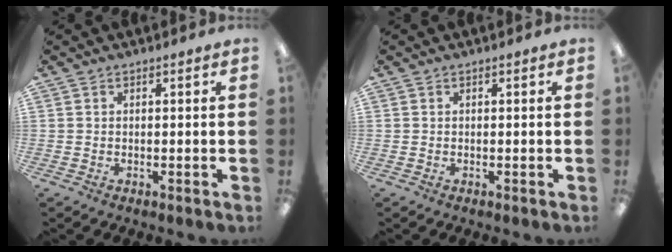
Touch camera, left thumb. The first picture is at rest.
{"total": 0.0}